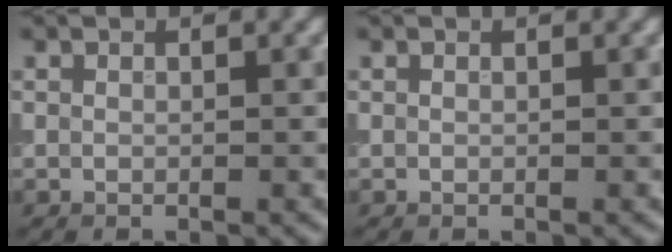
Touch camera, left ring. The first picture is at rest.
{"total": 0.0}